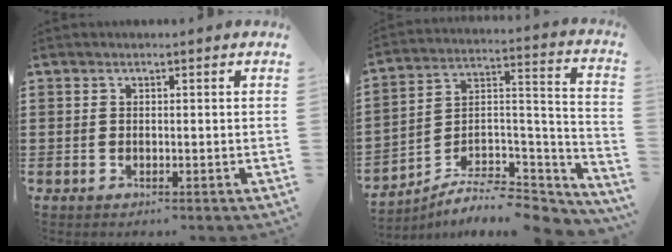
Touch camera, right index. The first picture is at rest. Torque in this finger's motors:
{"motor_torque": [1.30, 0.84, 0.22, 0.08]}